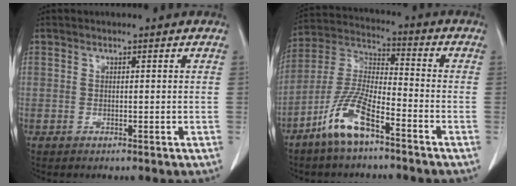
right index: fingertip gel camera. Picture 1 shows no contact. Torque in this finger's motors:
{"motor_torque": [1.08, -1.06, 0.33, 0.20]}